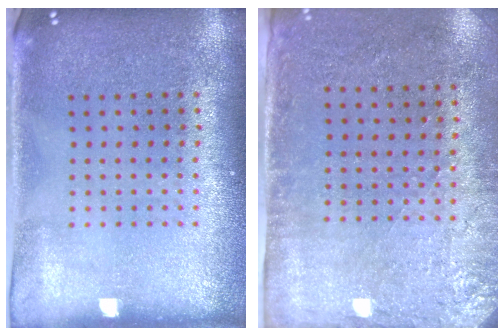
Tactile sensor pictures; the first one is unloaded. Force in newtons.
{"total": 2.8, "press": 2.3, "slide": 1.6}